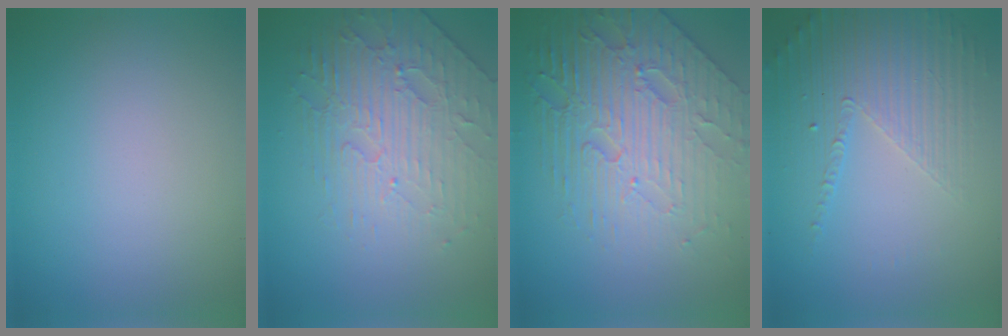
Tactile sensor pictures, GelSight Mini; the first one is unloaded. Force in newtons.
{"total": 4.1, "press": 3.7, "slide": 1.8}
{"total": 7.3, "press": 5.5, "slide": 4.8}
{"total": 5.0, "press": 3.2, "slide": 3.8}